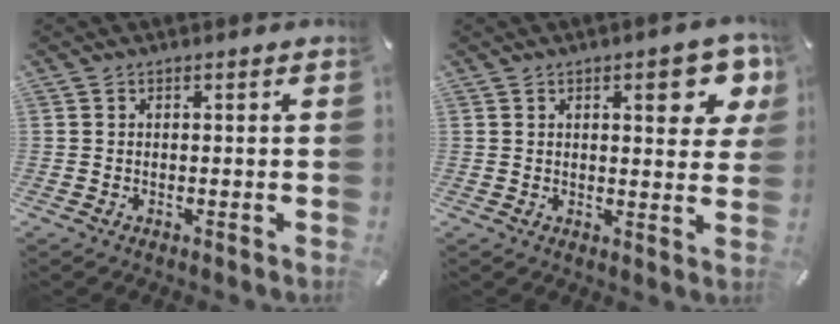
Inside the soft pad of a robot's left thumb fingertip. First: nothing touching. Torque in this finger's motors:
{"motor_torque": [1.85, 1.75, 0.97, -1.13, 0.29]}